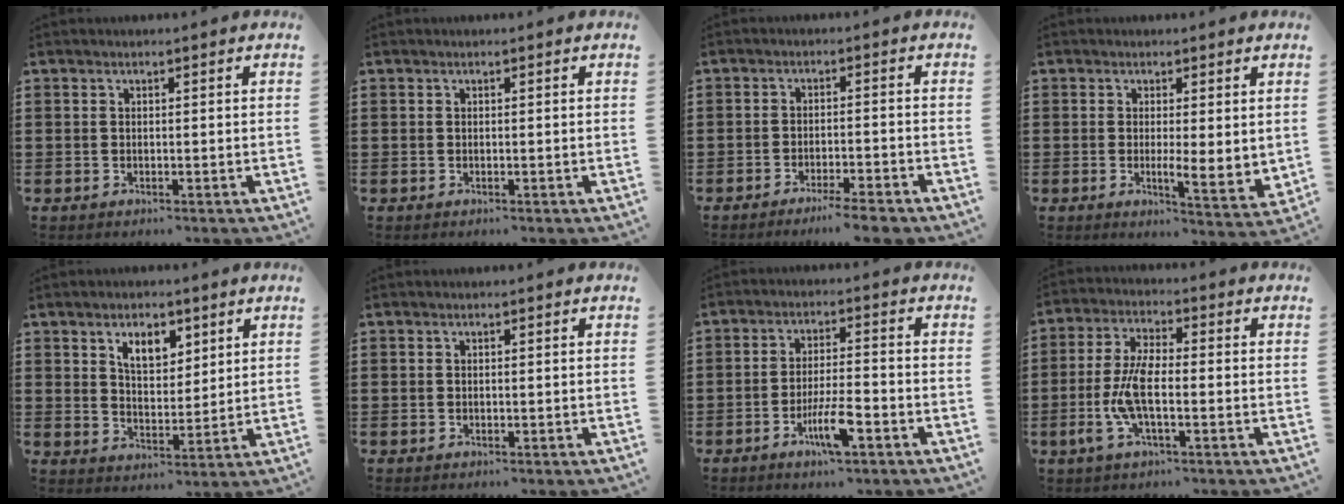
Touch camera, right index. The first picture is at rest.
{"total": 0.0}
{"total": 3.9, "force": [-3.4, -0.2, 1.9], "torque": [-0.032, -0.005, -0.065]}
{"total": 3.4, "force": [0.8, 1.2, 3.1], "torque": [-0.046, -0.006, 0.011]}
{"total": 5.3, "force": [3.2, 2.9, 3.0], "torque": [-0.056, 0.006, 0.055]}
{"total": 0.0}
{"total": 6.5, "force": [-3.3, 1.2, 5.5], "torque": [-0.108, -0.006, -0.060]}
{"total": 7.5, "force": [-1.8, 2.3, 6.9], "torque": [-0.159, -0.014, -0.038]}